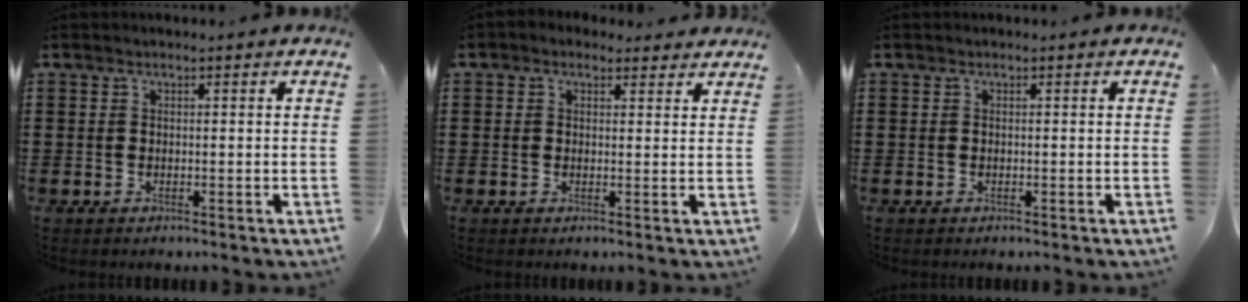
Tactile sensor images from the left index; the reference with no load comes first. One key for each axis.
{"total": 1.6, "fx": 1.3, "fy": 0.8, "fz": 0.3, "tx": -0.011, "ty": 0.007, "tz": 0.024}
{"total": 0.0}